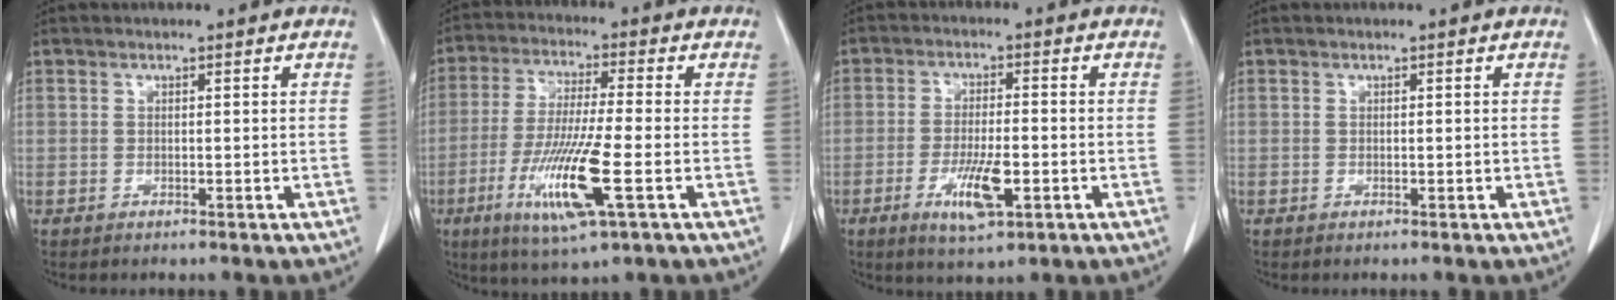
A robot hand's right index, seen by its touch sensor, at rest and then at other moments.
{"total": 13.1, "force": [-4.5, 0.6, 12.3], "torque": [-0.249, -0.026, -0.084]}
{"total": 7.4, "force": [-2.9, 1.7, 6.6], "torque": [-0.124, -0.011, -0.044]}
{"total": 0.0}